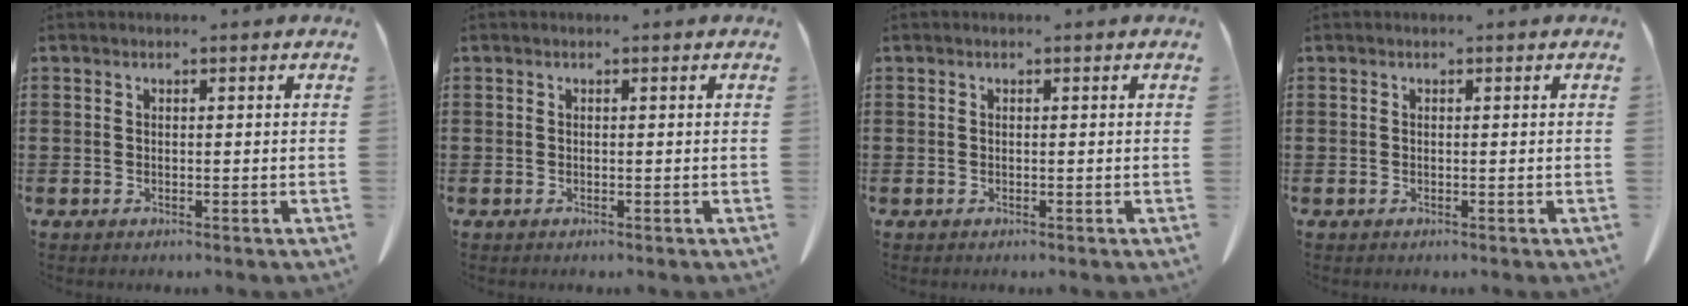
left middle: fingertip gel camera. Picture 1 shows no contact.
{"total": 0.0}
{"total": 0.0}
{"total": 0.0}